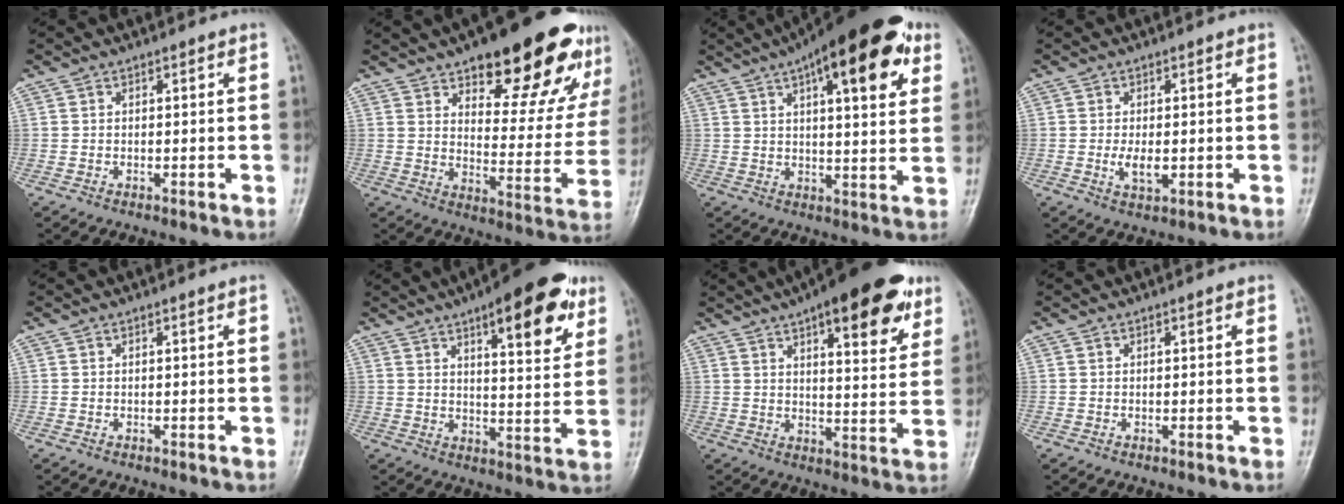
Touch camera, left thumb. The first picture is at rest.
{"total": 23.7, "force": [15.1, 8.8, 16.1], "torque": [-0.165, -0.063, 0.207]}
{"total": 21.0, "force": [10.0, 7.1, 17.1], "torque": [-0.227, -0.005, 0.138]}
{"total": 3.6, "force": [-0.4, 1.9, 3.0], "torque": [-0.057, -0.007, -0.009]}
{"total": 0.0}
{"total": 16.7, "force": [8.9, 5.4, 13.0], "torque": [-0.146, -0.032, 0.122]}
{"total": 19.0, "force": [10.5, 6.4, 14.5], "torque": [-0.172, -0.030, 0.144]}
{"total": 0.0}